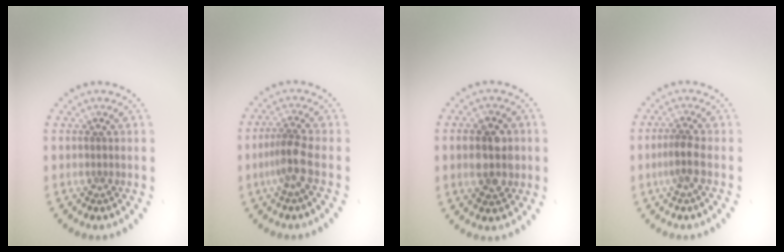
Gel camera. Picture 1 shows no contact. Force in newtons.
{"total": 2.5, "press": 1.8, "slide": 1.7}
{"total": 4.5, "press": 4.5, "slide": 0.2}
{"total": 1.8, "press": 1.4, "slide": 1.2}